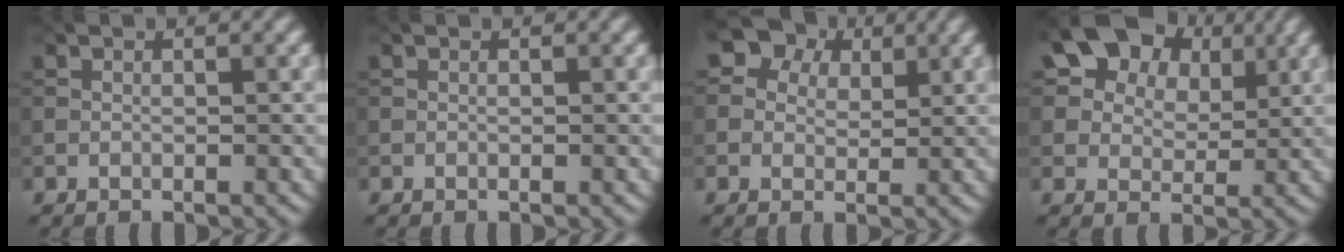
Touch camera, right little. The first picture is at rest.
{"total": 0.0}
{"total": 8.5, "force": [4.7, 6.1, 3.6], "torque": [-0.071, 0.027, 0.056]}
{"total": 14.2, "force": [7.6, 9.6, 7.3], "torque": [-0.143, 0.029, 0.135]}